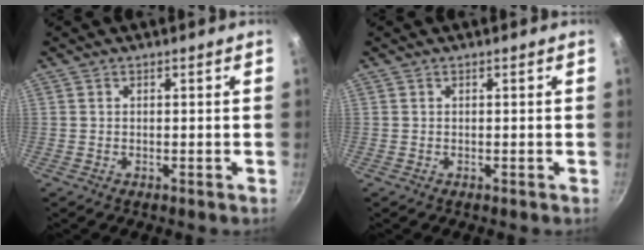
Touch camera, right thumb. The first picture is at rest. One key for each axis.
{"total": 0.0}